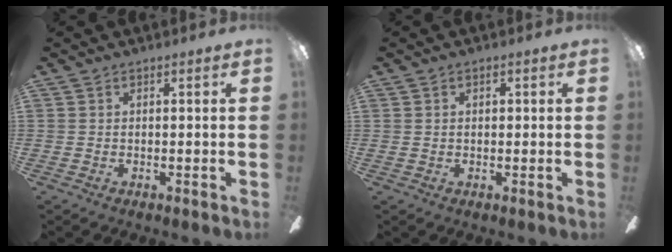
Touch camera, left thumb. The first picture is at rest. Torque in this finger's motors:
{"motor_torque": [0.07, -0.04, -0.15, -0.09, 0.03]}